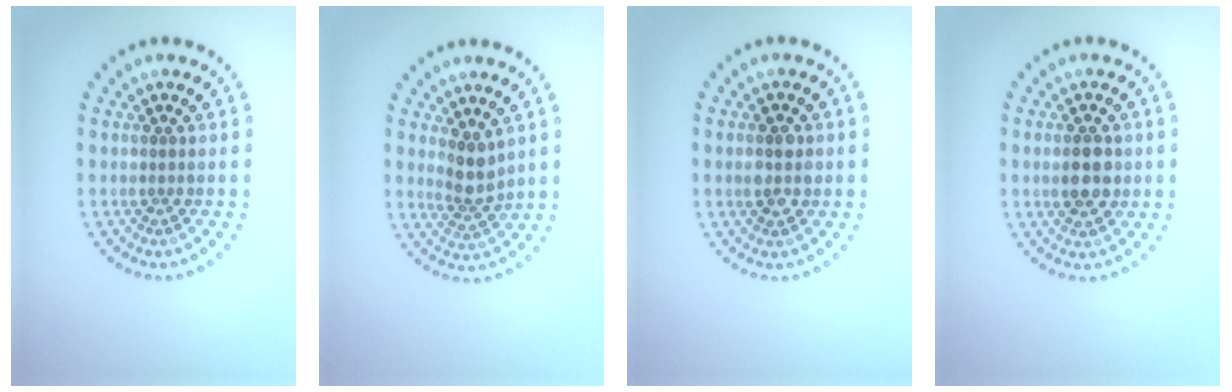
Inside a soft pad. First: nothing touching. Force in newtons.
{"total": 2.5, "press": 2.1, "slide": 1.4}
{"total": 2.1, "press": 2.1, "slide": 0.1}
{"total": 3.2, "press": 3.2, "slide": 0.2}